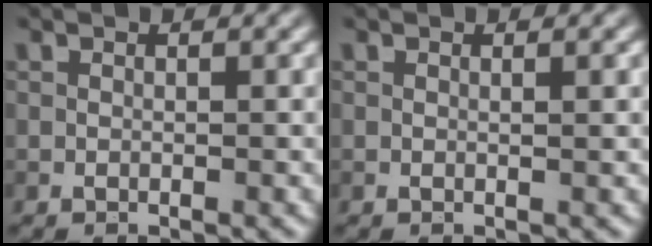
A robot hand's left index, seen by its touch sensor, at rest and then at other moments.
{"total": 1.0, "force": [0.2, 0.3, 0.9], "torque": [-0.008, 0.003, 0.001]}